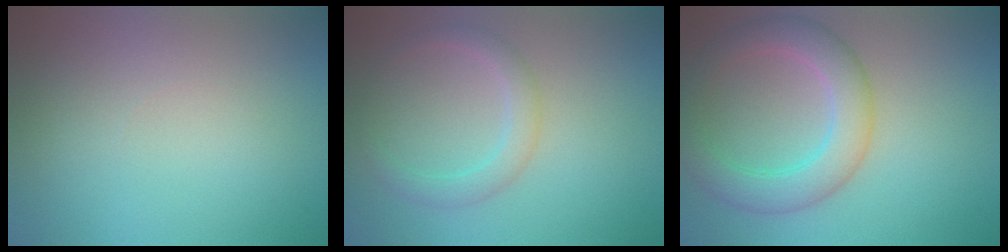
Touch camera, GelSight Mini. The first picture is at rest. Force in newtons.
{"total": 2.3, "press": 2.2, "slide": 0.1}
{"total": 5.2, "press": 5.2, "slide": 0.1}